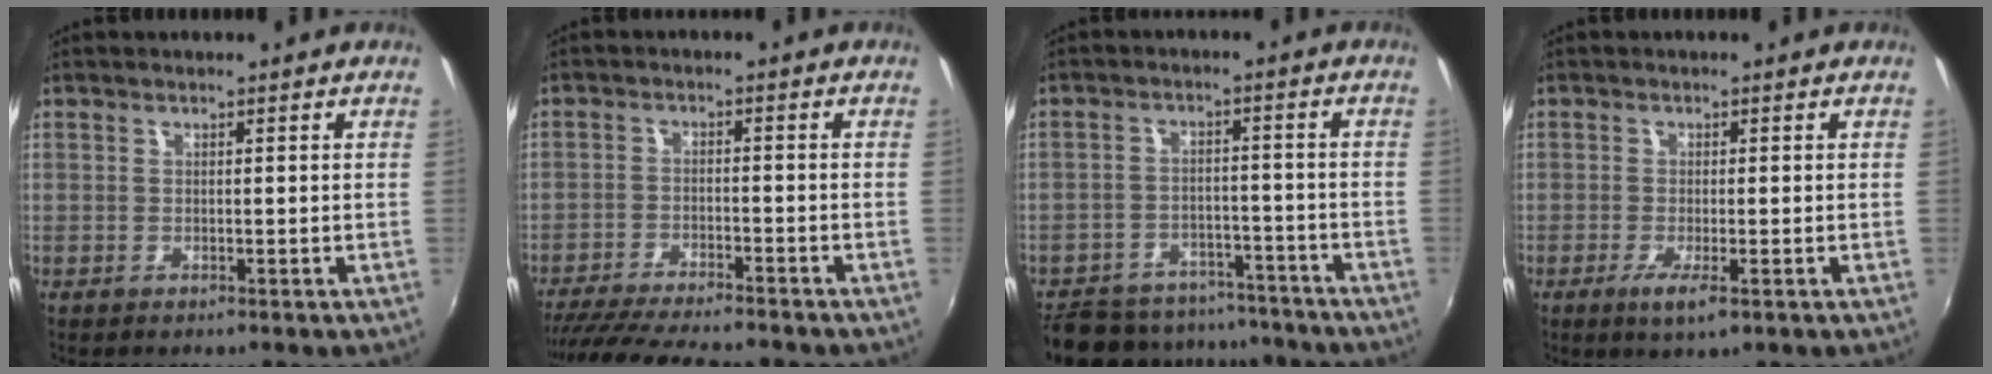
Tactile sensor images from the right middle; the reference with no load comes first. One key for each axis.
{"total": 15.1, "fx": -13.4, "fy": 1.9, "fz": 6.8, "tx": -0.144, "ty": -0.025, "tz": -0.214}
{"total": 18.7, "fx": -15.9, "fy": 7.3, "fz": 6.5, "tx": -0.154, "ty": 0.014, "tz": -0.213}
{"total": 3.5, "fx": -1.6, "fy": 0.4, "fz": 3.1, "tx": -0.062, "ty": -0.014, "tz": -0.028}